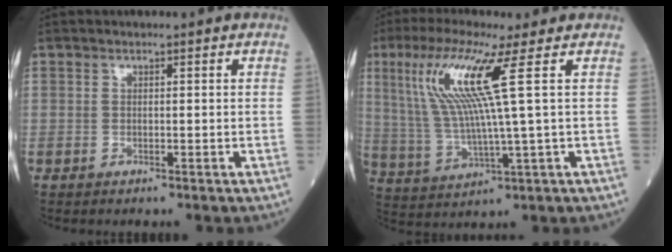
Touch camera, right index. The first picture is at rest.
{"total": 11.7, "force": [4.1, -1.3, 10.9], "torque": [-0.236, 0.003, 0.084]}